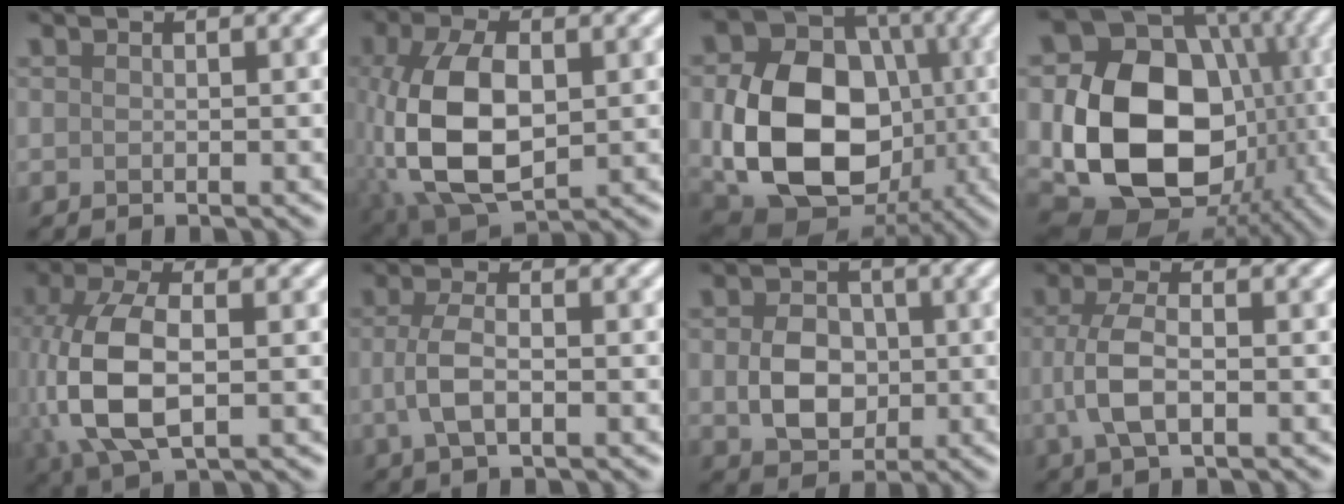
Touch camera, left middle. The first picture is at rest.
{"total": 10.6, "force": [-0.5, 6.2, 8.6], "torque": [-0.205, -0.008, 0.001]}
{"total": 12.7, "force": [-2.0, 9.4, 8.2], "torque": [-0.147, -0.010, -0.036]}
{"total": 16.3, "force": [-1.8, 12.8, 9.9], "torque": [-0.170, -0.026, -0.018]}
{"total": 9.0, "force": [-0.2, 4.9, 7.5], "torque": [-0.178, 0.003, -0.005]}
{"total": 3.0, "force": [-0.7, 1.2, 2.6], "torque": [-0.057, 0.004, -0.017]}
{"total": 4.4, "force": [-0.2, 3.4, 2.8], "torque": [-0.053, 0.001, -0.003]}
{"total": 4.0, "force": [-0.8, 1.8, 3.5], "torque": [-0.081, 0.005, -0.018]}